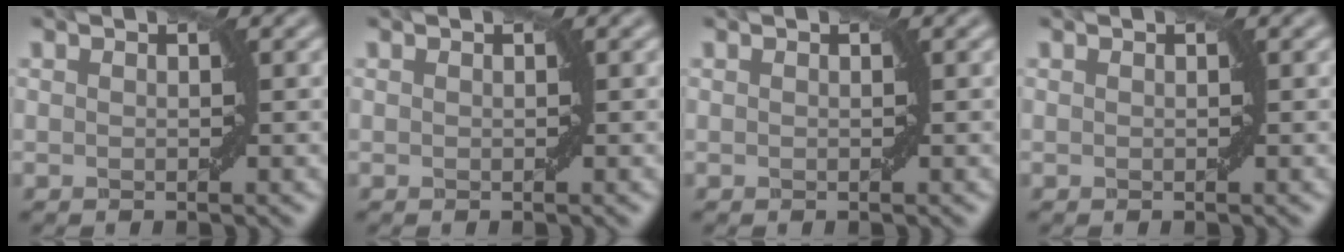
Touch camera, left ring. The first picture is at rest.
{"total": 0.0}
{"total": 0.0}
{"total": 0.0}